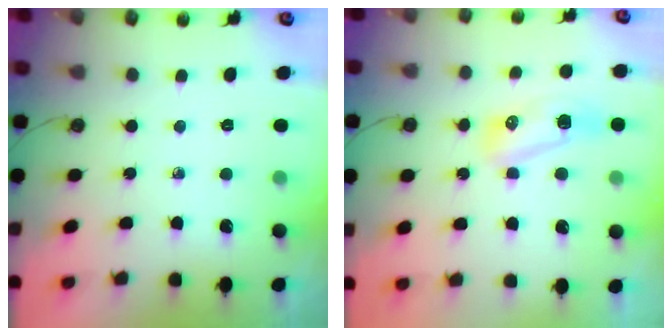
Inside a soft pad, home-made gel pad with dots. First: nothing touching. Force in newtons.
{"total": 8.8, "press": 8.5, "slide": 2.2}